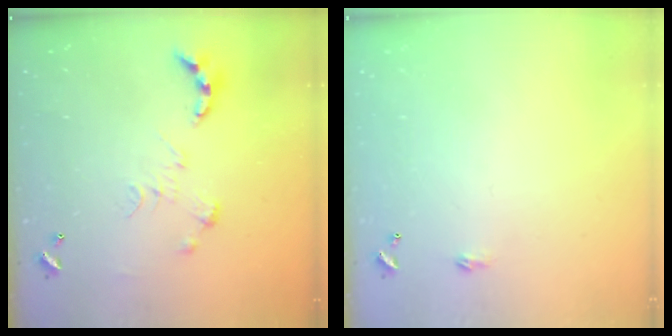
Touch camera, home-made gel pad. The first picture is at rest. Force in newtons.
{"total": 2.3, "press": 2.3, "slide": 0.4}